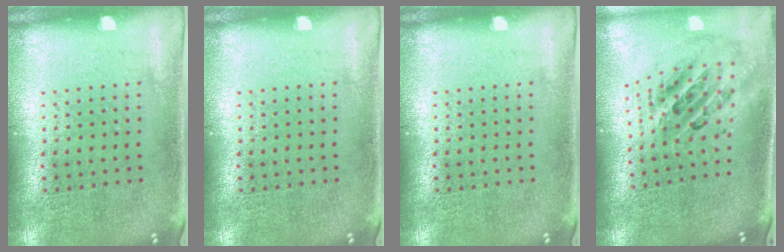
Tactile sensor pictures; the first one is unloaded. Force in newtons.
{"total": 0.0}
{"total": 0.0}
{"total": 2.5, "press": 1.7, "slide": 1.8}